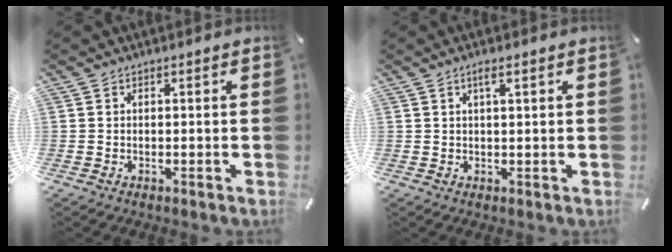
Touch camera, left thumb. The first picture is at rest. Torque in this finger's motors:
{"motor_torque": [-0.06, -0.42, 0.16, 0.08, 0.00]}